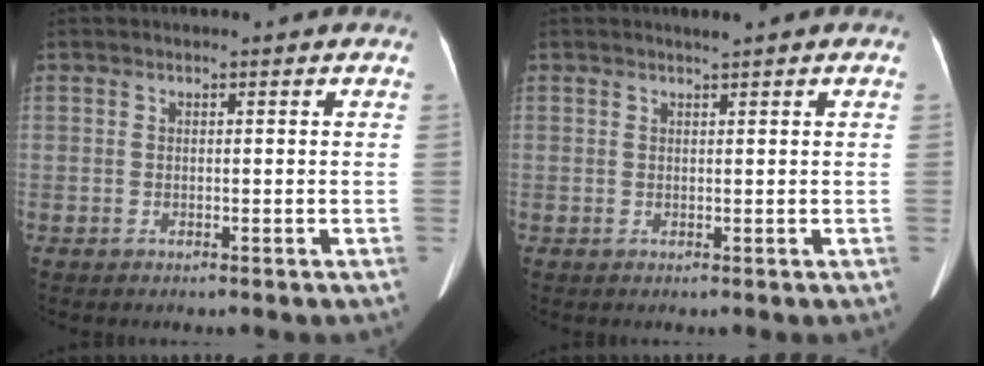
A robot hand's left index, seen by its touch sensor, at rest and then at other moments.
{"total": 0.8, "force": [0.7, -0.2, 0.4], "torque": [-0.011, -0.002, 0.016]}